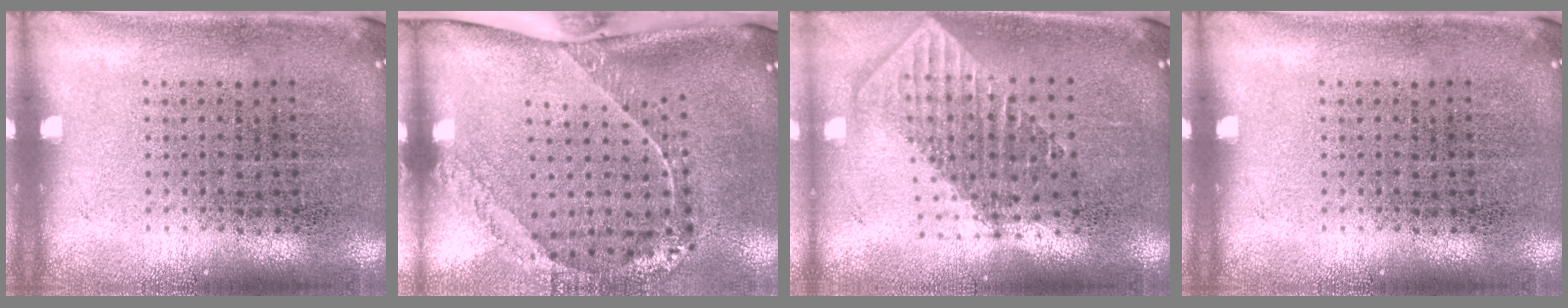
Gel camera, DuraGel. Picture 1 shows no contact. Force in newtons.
{"total": 2.5, "press": 1.8, "slide": 1.8}
{"total": 2.0, "press": 1.6, "slide": 1.2}
{"total": 0.0}